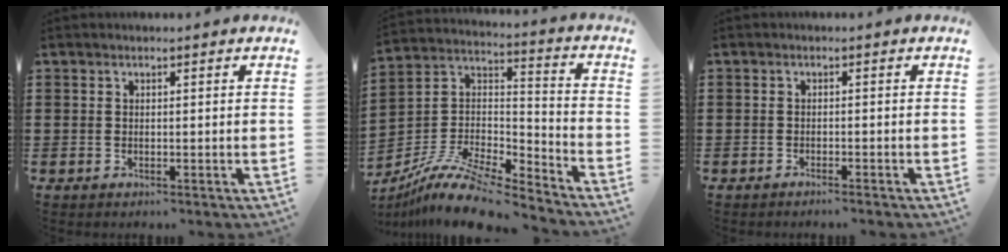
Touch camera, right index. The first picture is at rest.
{"total": 11.8, "force": [-9.6, 2.8, 6.3], "torque": [-0.130, 0.023, -0.190]}
{"total": 1.0, "force": [-1.0, -0.2, 0.2], "torque": [-0.006, -0.001, -0.019]}